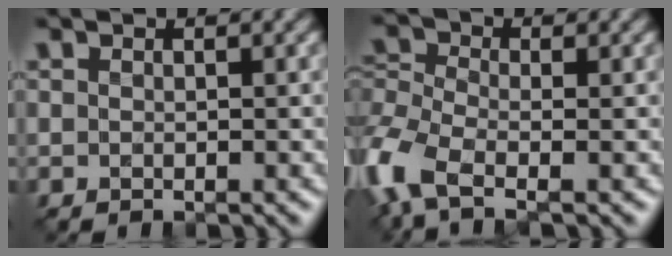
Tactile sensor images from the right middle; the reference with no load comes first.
{"total": 7.8, "force": [-3.6, 3.9, 5.7], "torque": [-0.159, -0.011, -0.085]}